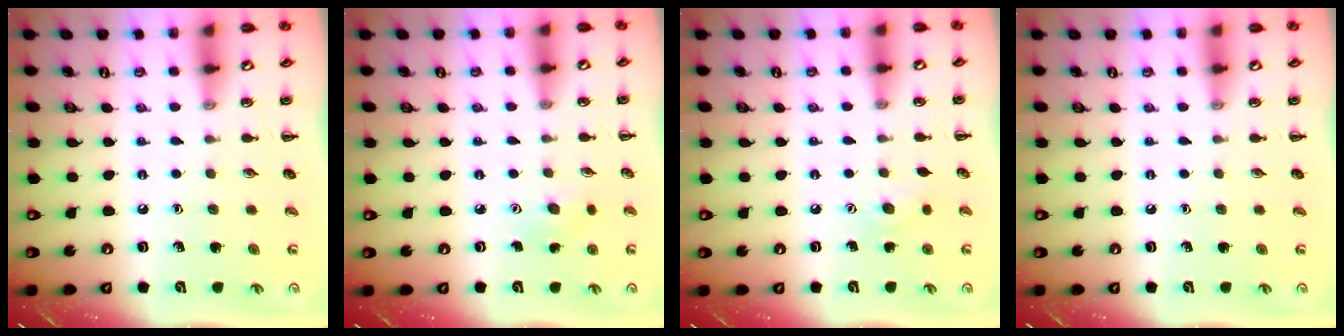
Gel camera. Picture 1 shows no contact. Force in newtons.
{"total": 3.2, "press": 3.1, "slide": 1.0}
{"total": 5.3, "press": 5.1, "slide": 1.2}
{"total": 0.0}